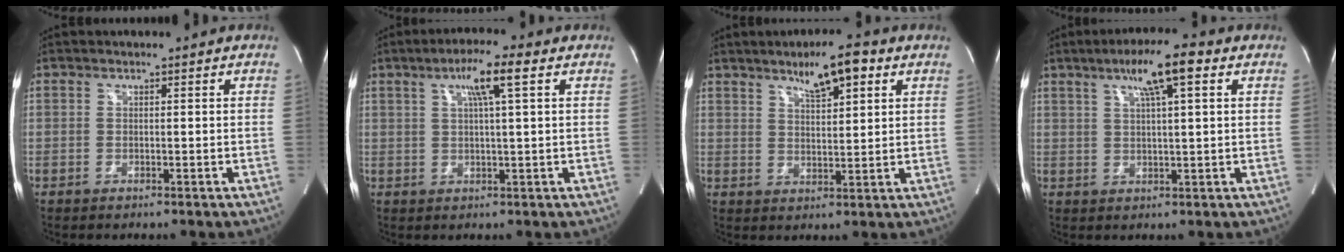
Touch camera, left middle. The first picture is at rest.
{"total": 6.4, "force": [2.7, -0.1, 5.8], "torque": [-0.105, 0.009, 0.044]}
{"total": 7.4, "force": [4.4, 1.4, 5.8], "torque": [-0.097, 0.006, 0.071]}
{"total": 8.1, "force": [4.0, 0.5, 7.1], "torque": [-0.121, 0.015, 0.063]}